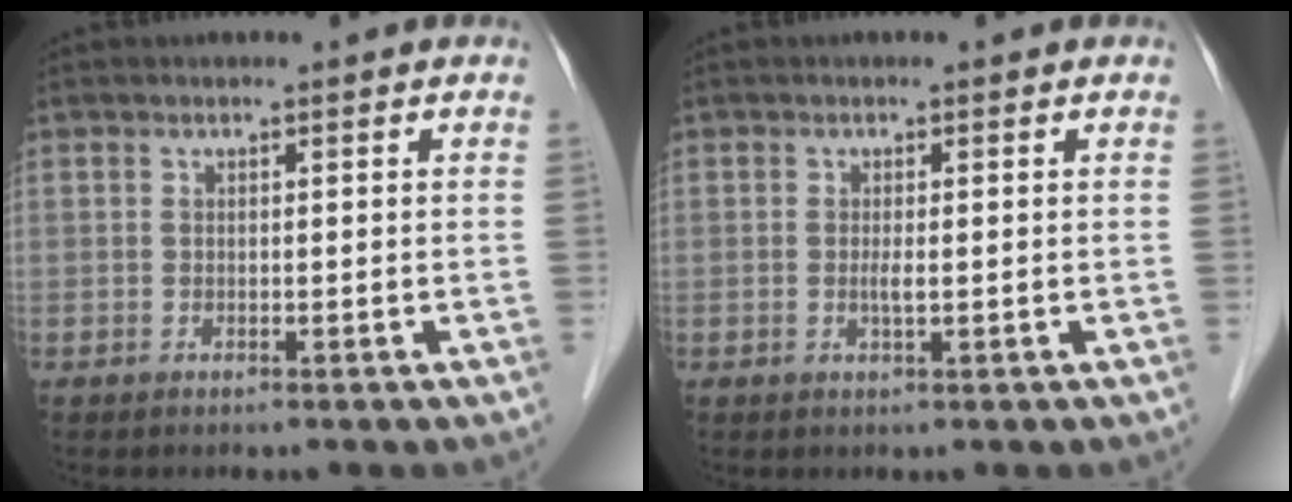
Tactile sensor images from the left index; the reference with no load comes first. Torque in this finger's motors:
{"motor_torque": [0.37, 0.25, 0.04, 0.02]}